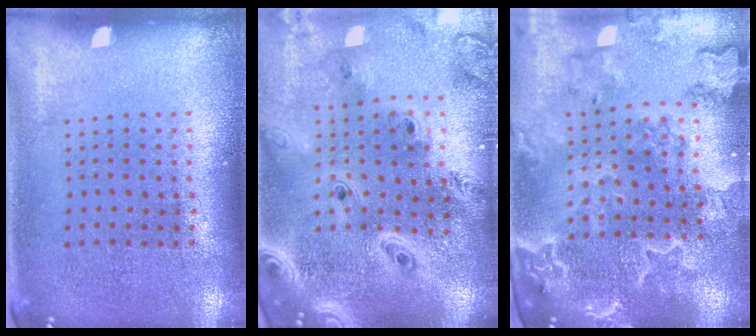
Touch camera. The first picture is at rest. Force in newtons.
{"total": 4.0, "press": 3.0, "slide": 2.6}
{"total": 3.3, "press": 3.0, "slide": 1.5}